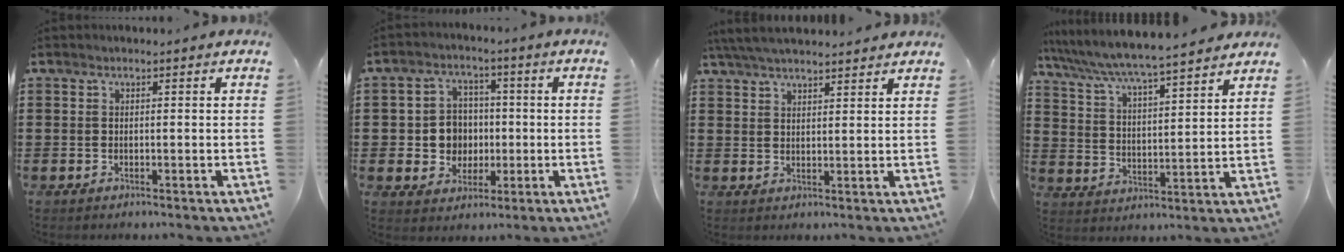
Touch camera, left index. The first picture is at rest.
{"total": 6.5, "force": [-0.3, 6.1, 2.3], "torque": [-0.057, 0.016, -0.005]}
{"total": 4.9, "force": [4.6, 0.5, 1.7], "torque": [-0.047, -0.008, 0.084]}
{"total": 5.4, "force": [5.1, -0.2, 2.0], "torque": [-0.063, -0.037, 0.080]}